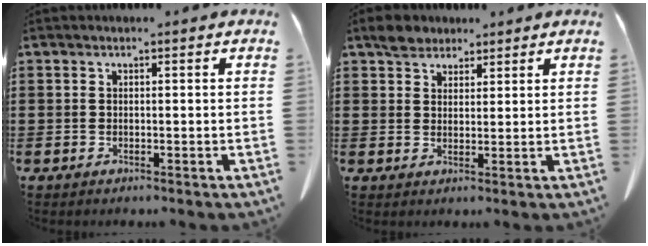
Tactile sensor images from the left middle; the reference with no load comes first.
{"total": 3.2, "force": [2.6, 1.7, 0.5], "torque": [-0.011, 0.005, 0.050]}